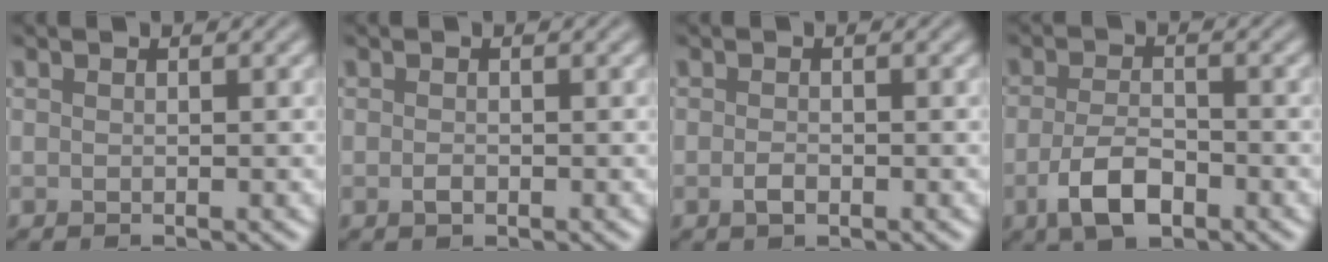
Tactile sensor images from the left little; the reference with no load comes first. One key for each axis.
{"total": 0.8, "fx": -0.4, "fy": 0.5, "fz": 0.6, "tx": -0.012, "ty": -0.001, "tz": -0.010}
{"total": 1.2, "fx": -0.6, "fy": 0.6, "fz": 0.8, "tx": -0.016, "ty": 0.001, "tz": -0.014}
{"total": 4.2, "fx": -2.1, "fy": 1.9, "fz": 3.1, "tx": -0.063, "ty": -0.002, "tz": -0.045}